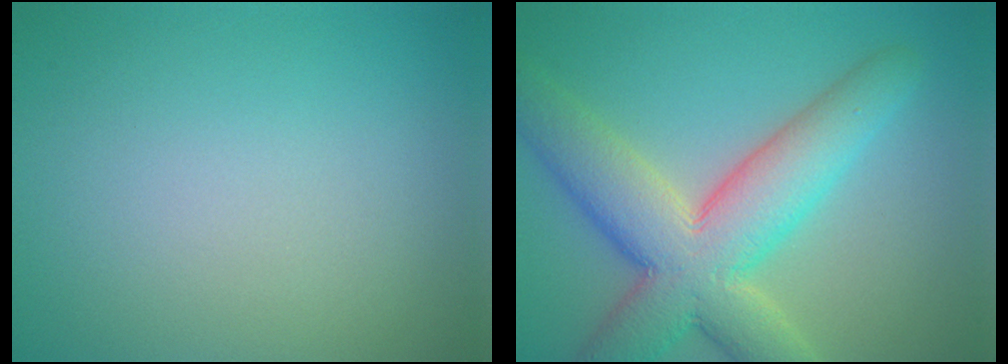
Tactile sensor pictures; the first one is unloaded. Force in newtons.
{"total": 10.0, "press": 9.9, "slide": 0.9}